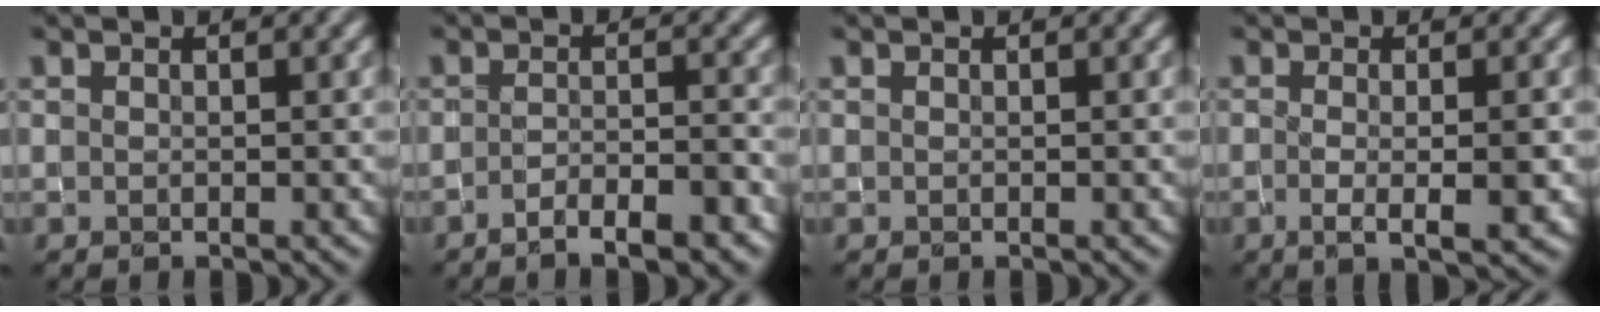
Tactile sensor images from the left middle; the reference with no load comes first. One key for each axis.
{"total": 4.0, "fx": -2.6, "fy": 1.0, "fz": 2.9, "tx": -0.048, "ty": 0.002, "tz": -0.043}
{"total": 0.0}
{"total": 3.5, "fx": -0.6, "fy": 1.0, "fz": 3.4, "tx": -0.053, "ty": -0.010, "tz": -0.007}